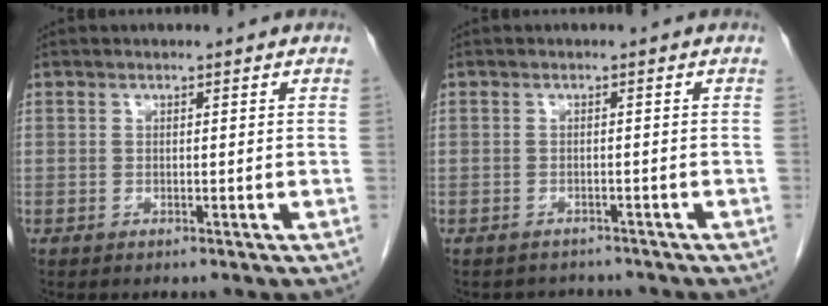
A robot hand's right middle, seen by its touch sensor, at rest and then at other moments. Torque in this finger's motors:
{"motor_torque": [0.01, -0.01, 0.00, 0.00]}